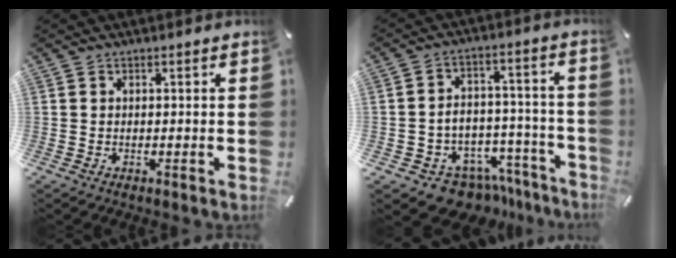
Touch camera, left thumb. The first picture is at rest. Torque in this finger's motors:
{"motor_torque": [0.82, 1.55, 0.14, 0.20, 0.12]}